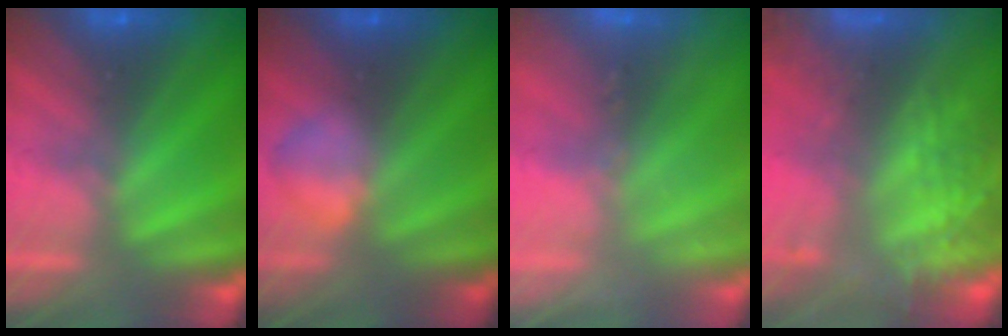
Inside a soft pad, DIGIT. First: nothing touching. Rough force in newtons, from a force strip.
{"total": 2.3}
{"total": 2.4}
{"total": 6.0}